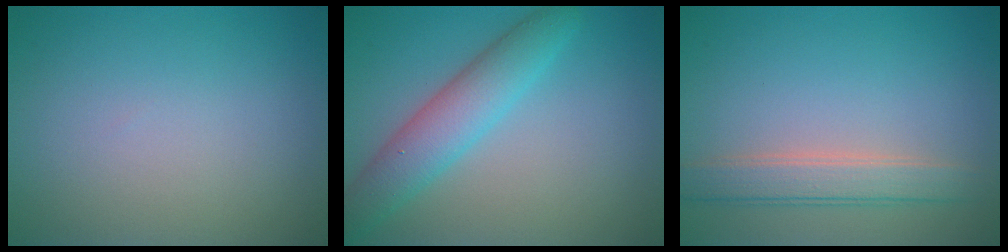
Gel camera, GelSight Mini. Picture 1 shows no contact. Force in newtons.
{"total": 4.8, "press": 4.8, "slide": 0.1}
{"total": 3.1, "press": 3.1, "slide": 0.3}